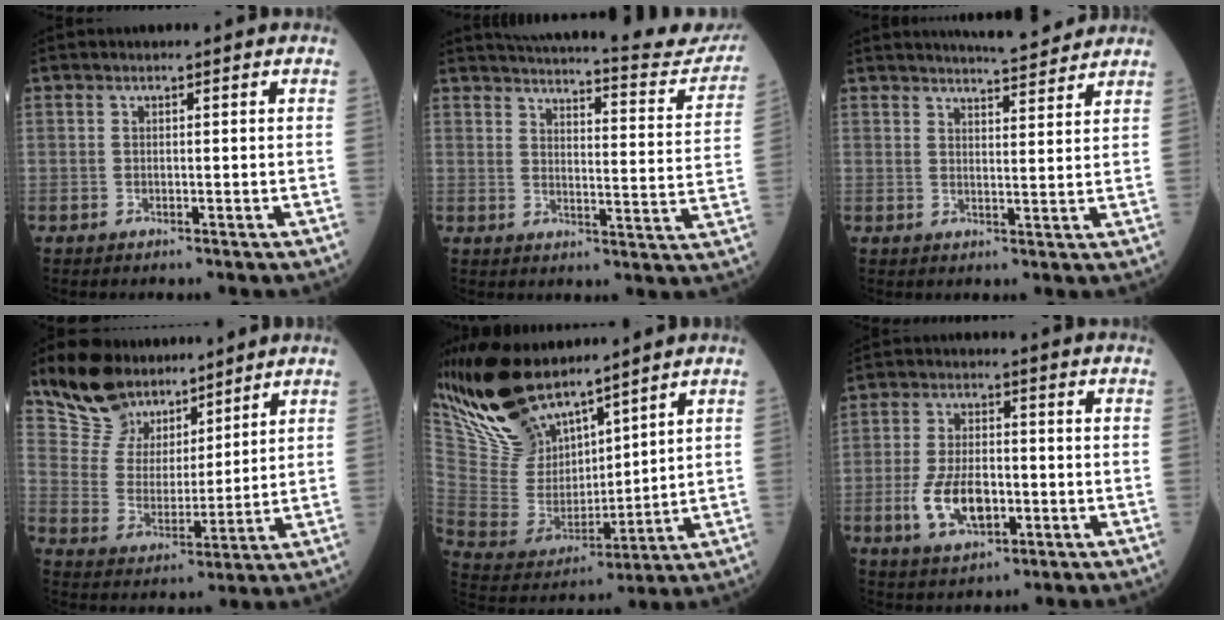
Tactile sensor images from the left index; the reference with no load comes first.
{"total": 21.9, "force": [20.4, 3.1, 7.3], "torque": [-0.092, -0.057, 0.236]}
{"total": 7.2, "force": [6.9, 0.5, 2.0], "torque": [-0.037, 0.005, 0.094]}
{"total": 11.2, "force": [9.5, 5.5, 2.4], "torque": [-0.057, 0.021, 0.187]}
{"total": 15.2, "force": [12.8, 4.9, 6.6], "torque": [-0.155, 0.013, 0.262]}
{"total": 8.6, "force": [-2.5, 4.3, 7.0], "torque": [-0.151, 0.000, -0.040]}